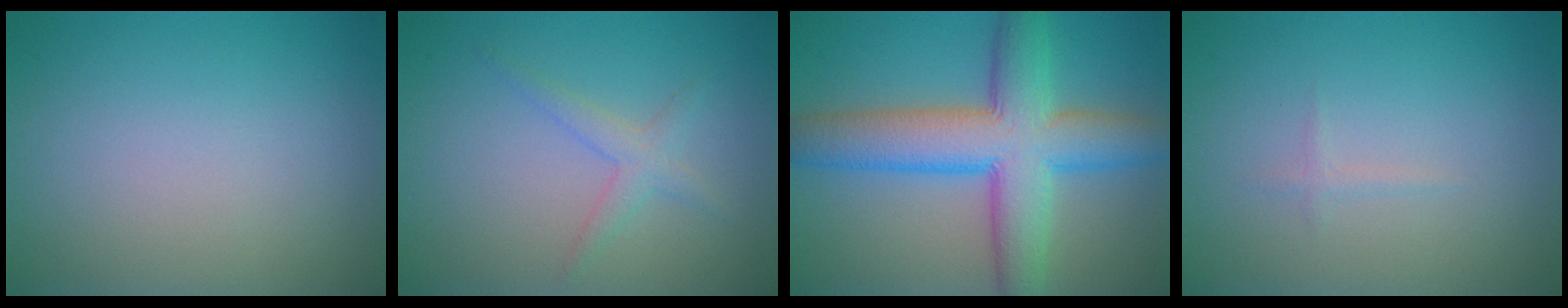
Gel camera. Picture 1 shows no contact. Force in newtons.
{"total": 1.8, "press": 1.8, "slide": 0.0}
{"total": 9.3, "press": 9.3, "slide": 0.2}
{"total": 0.6, "press": 0.6, "slide": 0.0}